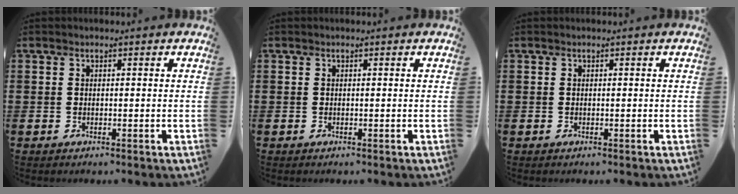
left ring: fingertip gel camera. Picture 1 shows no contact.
{"total": 0.0}
{"total": 0.0}